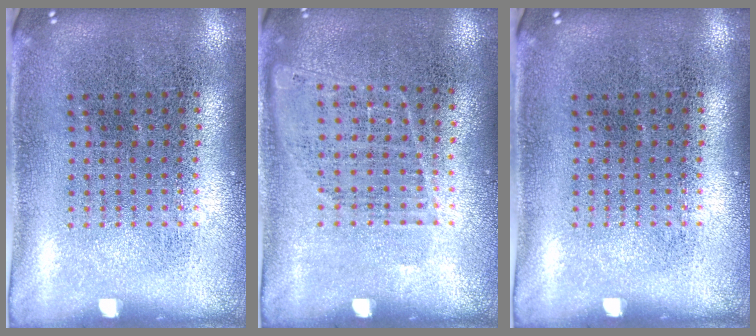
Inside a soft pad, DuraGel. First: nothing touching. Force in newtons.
{"total": 1.0, "press": 0.9, "slide": 0.6}
{"total": 0.0}